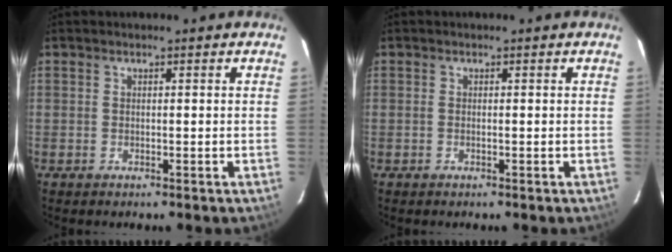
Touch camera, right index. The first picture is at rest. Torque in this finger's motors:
{"motor_torque": [-0.72, 0.35, 0.00, 0.01]}